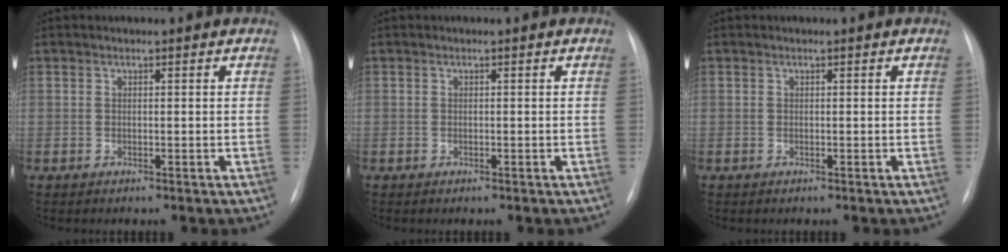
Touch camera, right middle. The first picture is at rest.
{"total": 0.0}
{"total": 0.0}